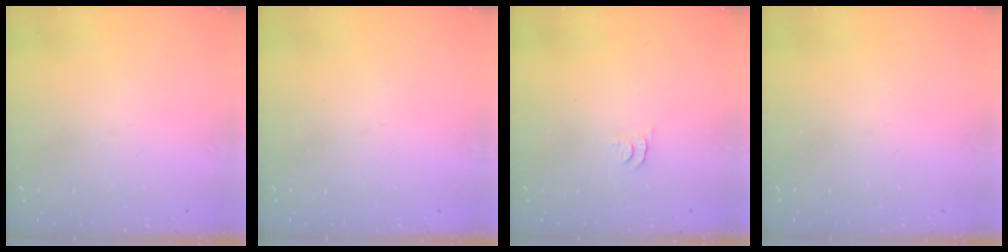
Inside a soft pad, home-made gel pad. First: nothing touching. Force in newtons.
{"total": 0.0}
{"total": 5.2, "press": 5.1, "slide": 0.5}
{"total": 2.2, "press": 2.1, "slide": 0.4}